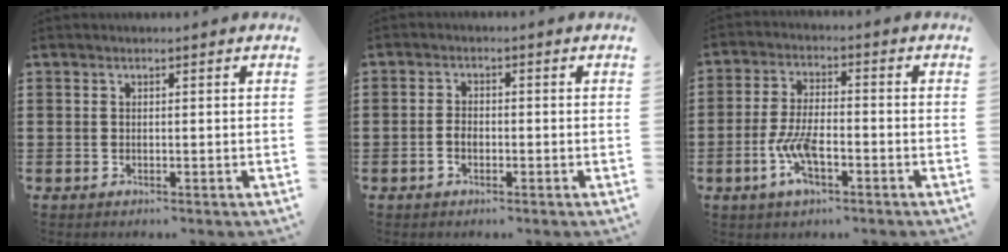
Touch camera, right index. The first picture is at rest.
{"total": 2.0, "force": [-0.9, 1.1, 1.4], "torque": [-0.036, -0.001, -0.021]}
{"total": 7.1, "force": [-2.8, 2.9, 5.9], "torque": [-0.139, -0.006, -0.056]}